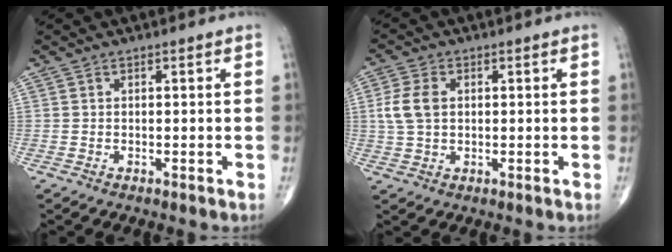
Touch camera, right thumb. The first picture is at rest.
{"total": 5.8, "force": [0.8, 3.8, 4.2], "torque": [-0.094, 0.004, 0.015]}